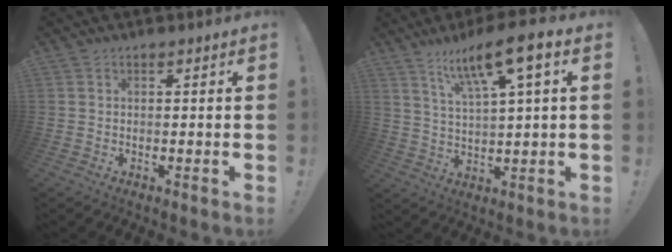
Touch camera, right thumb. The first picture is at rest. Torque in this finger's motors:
{"motor_torque": [0.95, 0.96, 0.18, 0.07, 0.35]}